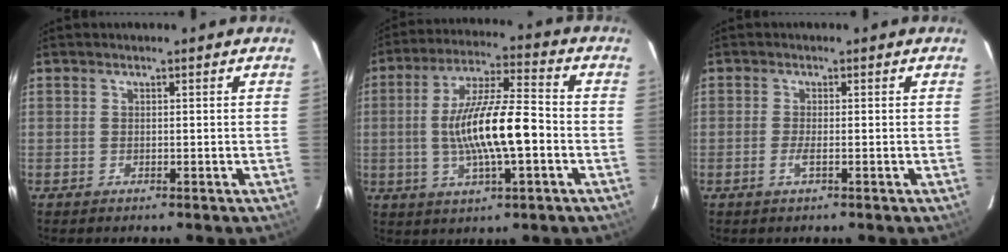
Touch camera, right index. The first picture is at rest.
{"total": 14.7, "force": [-2.0, 3.7, 14.1], "torque": [-0.261, 0.005, -0.031]}
{"total": 1.7, "force": [-0.7, 0.1, 1.6], "torque": [-0.033, -0.003, -0.015]}